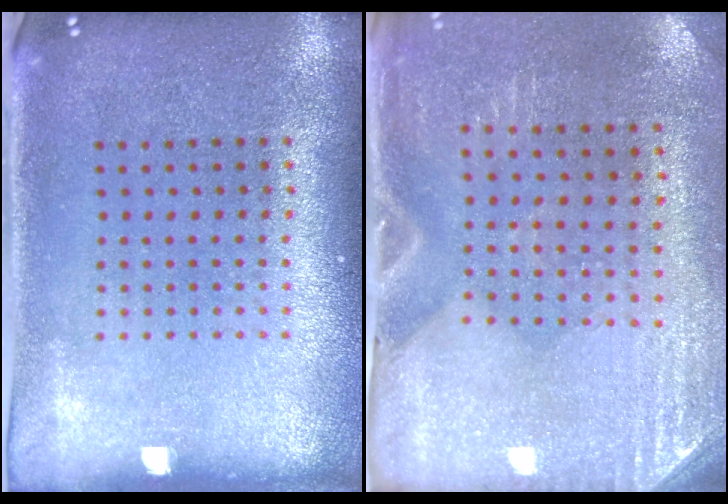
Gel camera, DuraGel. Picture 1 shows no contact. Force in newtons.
{"total": 3.0, "press": 2.6, "slide": 1.4}